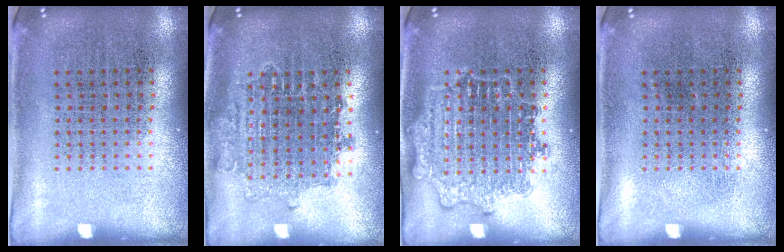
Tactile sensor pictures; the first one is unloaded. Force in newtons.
{"total": 1.6, "press": 1.4, "slide": 0.7}
{"total": 2.8, "press": 2.8, "slide": 0.5}
{"total": 0.0}